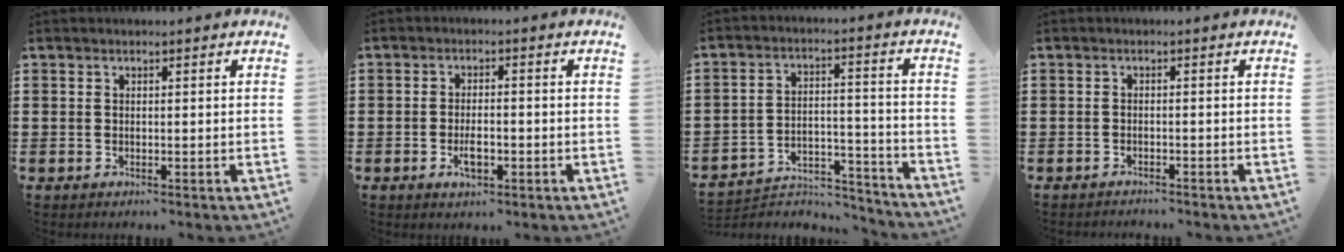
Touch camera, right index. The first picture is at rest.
{"total": 3.2, "force": [-1.0, 1.3, 2.7], "torque": [-0.045, 0.005, -0.017]}
{"total": 4.9, "force": [-4.6, 1.1, 1.0], "torque": [-0.020, 0.007, -0.094]}
{"total": 1.3, "force": [-1.3, 0.0, -0.2], "torque": [0.000, 0.002, -0.028]}